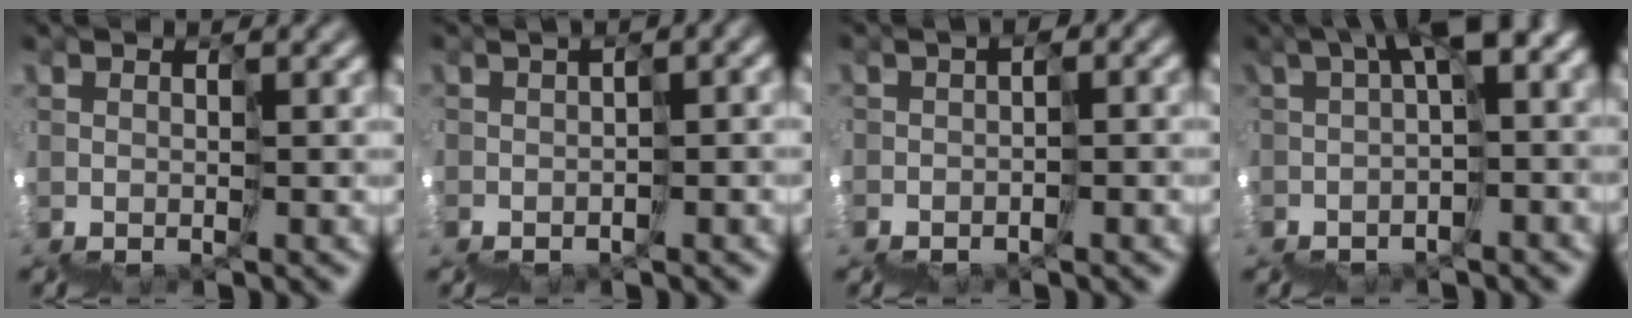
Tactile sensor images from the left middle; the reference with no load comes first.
{"total": 3.9, "force": [-1.9, 1.1, 3.3], "torque": [-0.034, 0.004, -0.016]}
{"total": 2.3, "force": [-2.0, 0.5, 0.9], "torque": [-0.009, -0.005, -0.029]}
{"total": 6.0, "force": [0.2, 1.2, 5.9], "torque": [-0.103, 0.022, 0.004]}